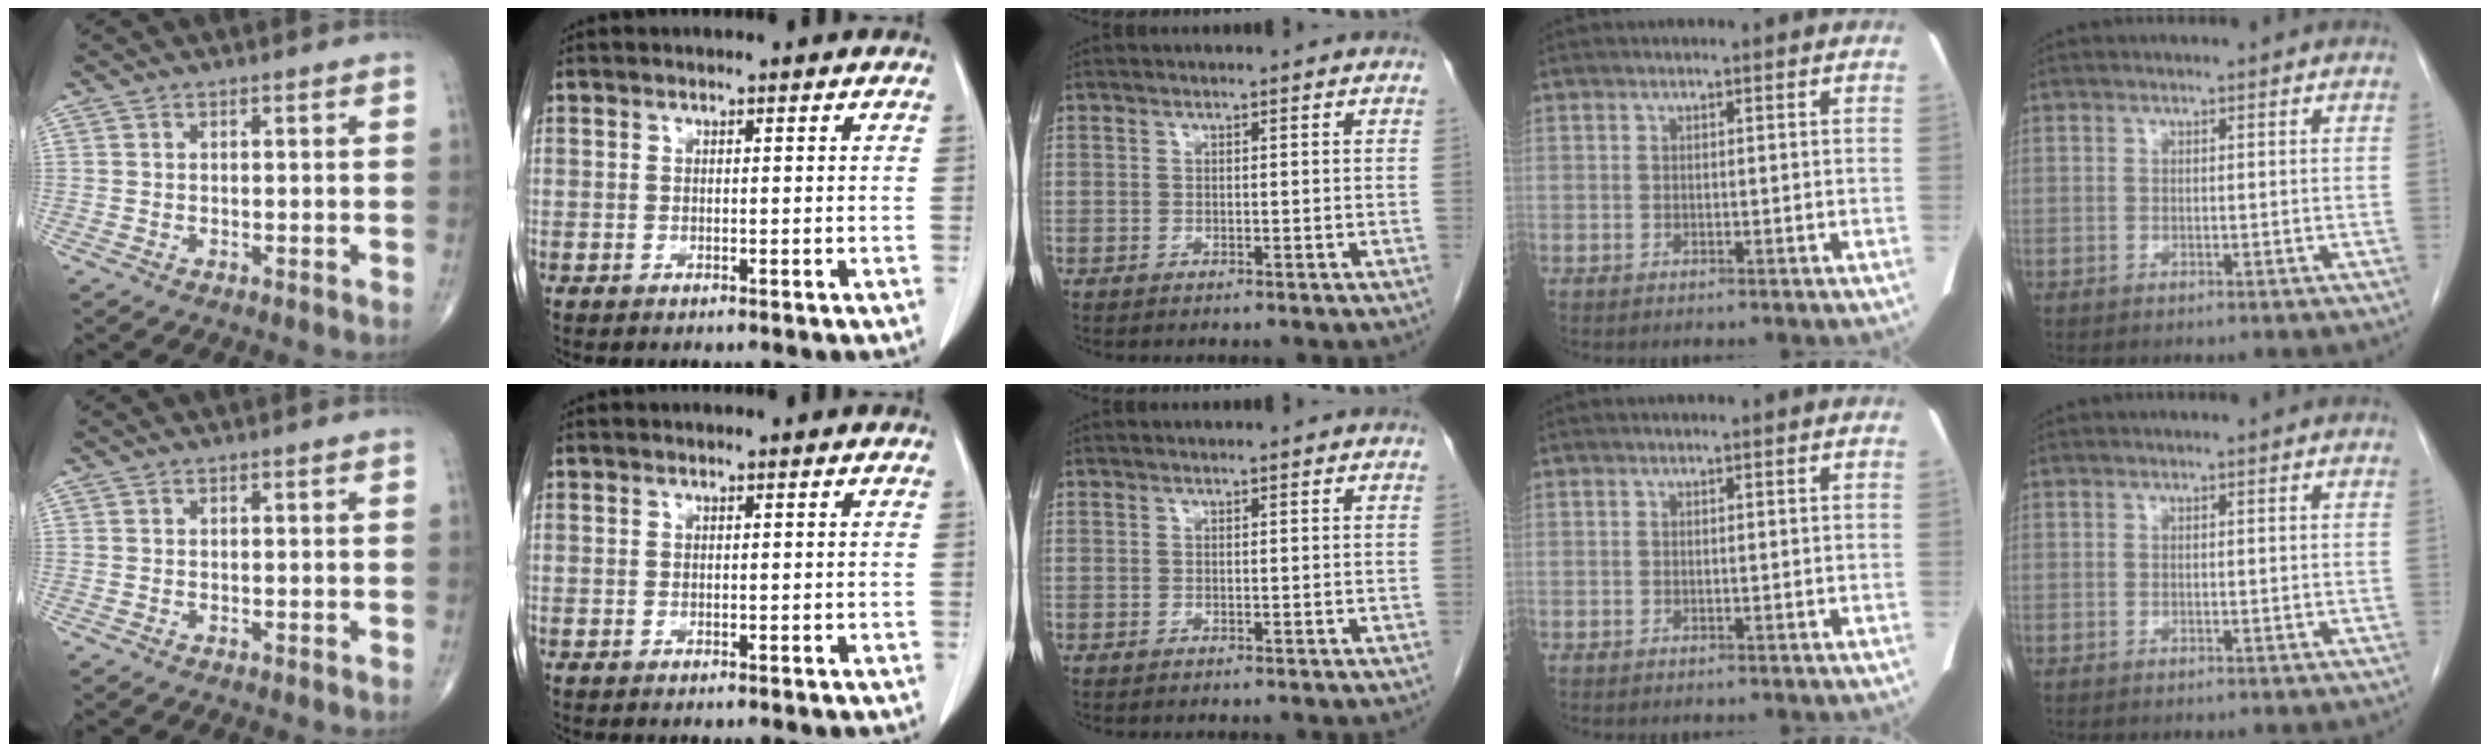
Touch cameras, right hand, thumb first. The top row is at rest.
{}